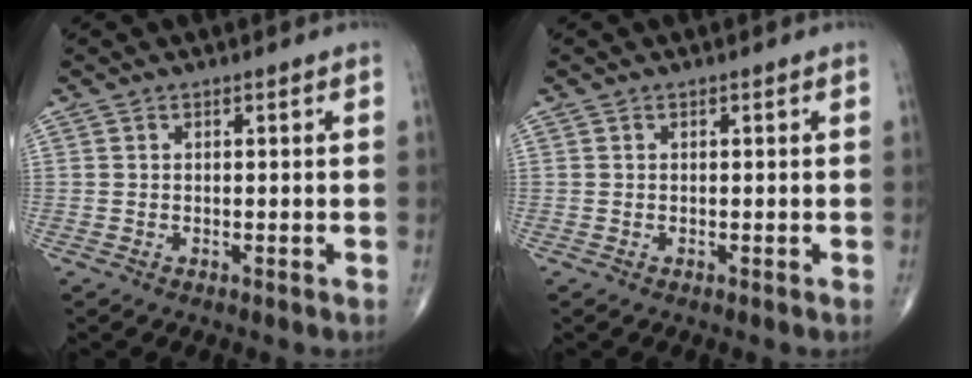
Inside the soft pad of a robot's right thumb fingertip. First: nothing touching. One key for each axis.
{"total": 0.0}